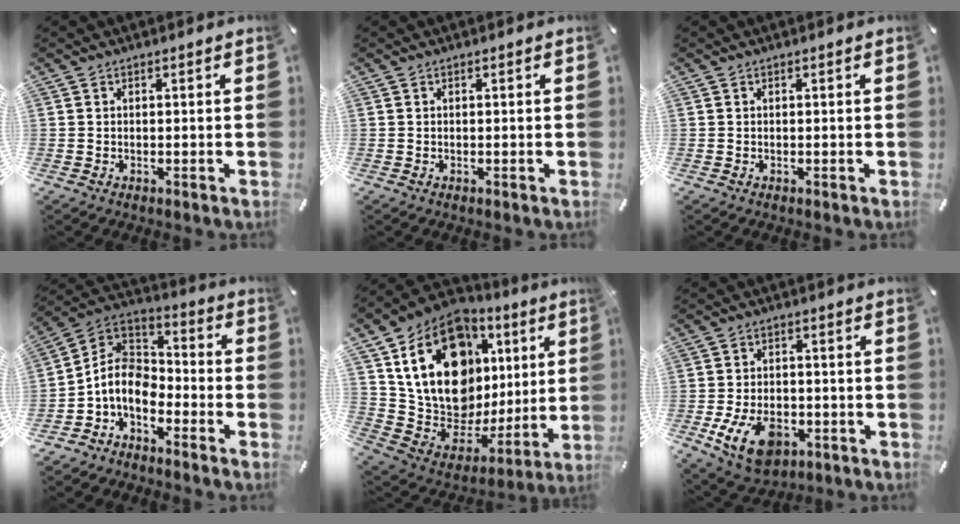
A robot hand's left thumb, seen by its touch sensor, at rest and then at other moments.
{"total": 0.0}
{"total": 0.0}
{"total": 9.1, "force": [-5.0, 6.2, 4.4], "torque": [-0.118, 0.006, -0.102]}
{"total": 22.1, "force": [7.4, 16.1, 13.3], "torque": [-0.253, -0.049, 0.148]}
{"total": 11.5, "force": [-4.1, 7.4, 7.7], "torque": [-0.146, 0.005, -0.073]}